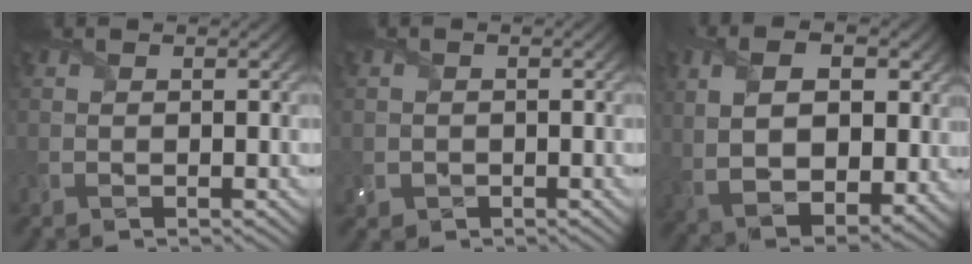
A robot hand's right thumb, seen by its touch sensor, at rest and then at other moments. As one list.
[{"total": 1.4, "force": [-0.5, 1.2, -0.1], "torque": [-0.005, -0.005, -0.013]}, {"total": 12.4, "force": [2.0, 7.5, 9.6], "torque": [-0.192, -0.007, 0.040]}]